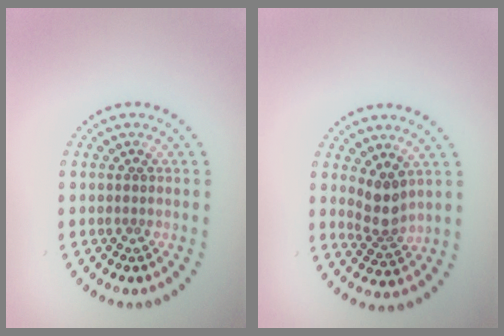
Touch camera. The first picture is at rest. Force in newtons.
{"total": 2.7, "press": 2.2, "slide": 1.7}